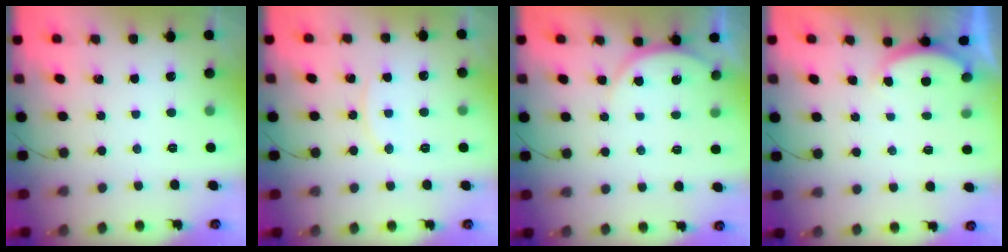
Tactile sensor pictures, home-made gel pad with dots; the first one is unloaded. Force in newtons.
{"total": 7.8, "press": 7.8, "slide": 0.4}
{"total": 5.2, "press": 5.1, "slide": 0.6}
{"total": 2.3, "press": 2.2, "slide": 0.6}